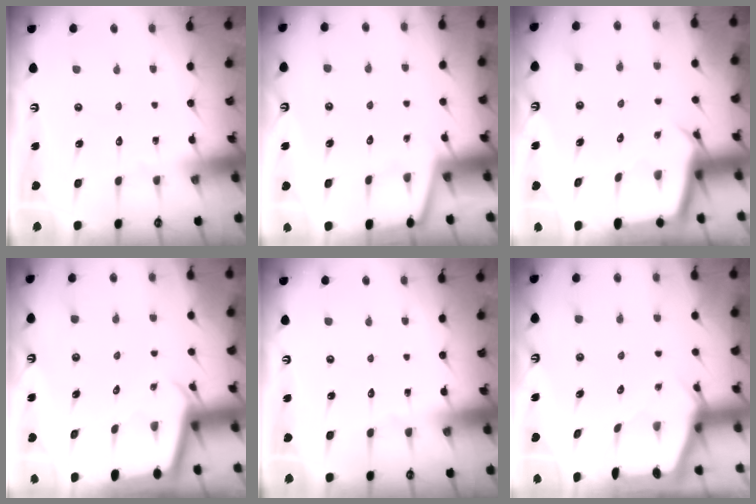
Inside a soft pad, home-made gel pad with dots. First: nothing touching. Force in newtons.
{"total": 2.0, "press": 2.0, "slide": 0.3}
{"total": 3.0, "press": 3.0, "slide": 0.0}
{"total": 2.2, "press": 2.2, "slide": 0.1}
{"total": 0.0}
{"total": 2.4, "press": 2.4, "slide": 0.3}